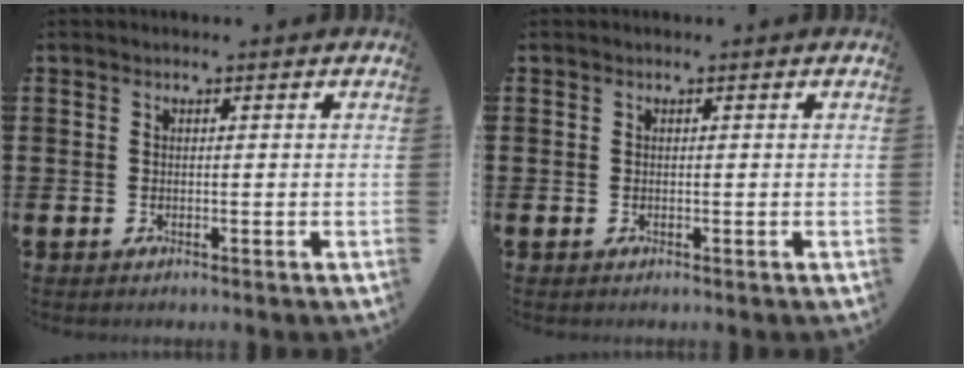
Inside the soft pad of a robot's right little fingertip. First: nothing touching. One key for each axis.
{"total": 0.0}